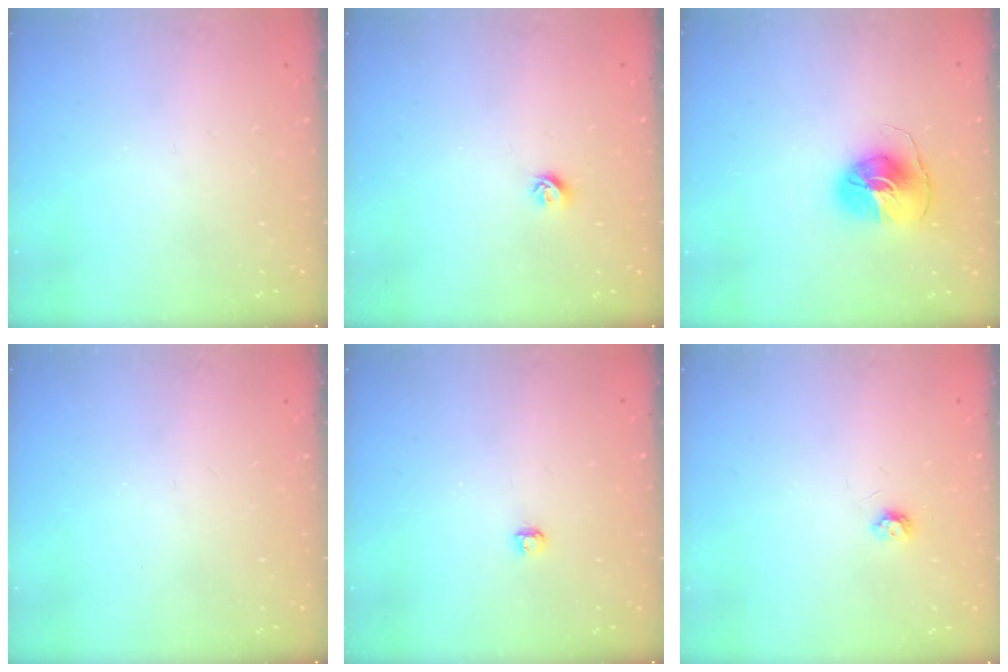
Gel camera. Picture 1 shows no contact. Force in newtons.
{"total": 5.3, "press": 5.2, "slide": 0.7}
{"total": 8.5, "press": 8.5, "slide": 0.2}
{"total": 0.0}
{"total": 2.9, "press": 2.9, "slide": 0.3}
{"total": 3.9, "press": 3.8, "slide": 0.6}